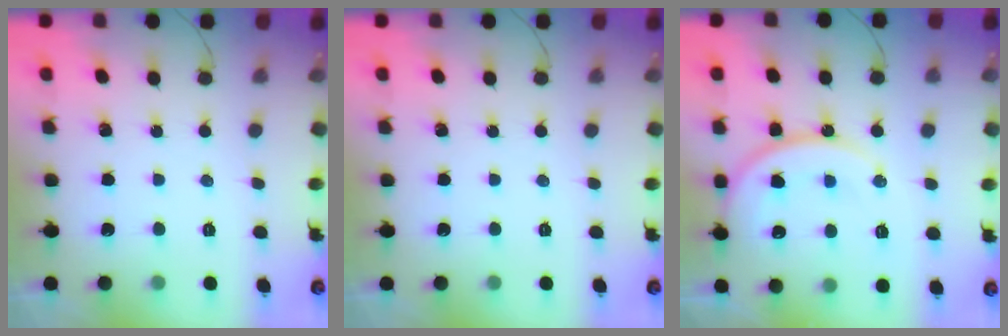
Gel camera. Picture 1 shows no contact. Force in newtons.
{"total": 0.0}
{"total": 14.6, "press": 14.6, "slide": 1.3}